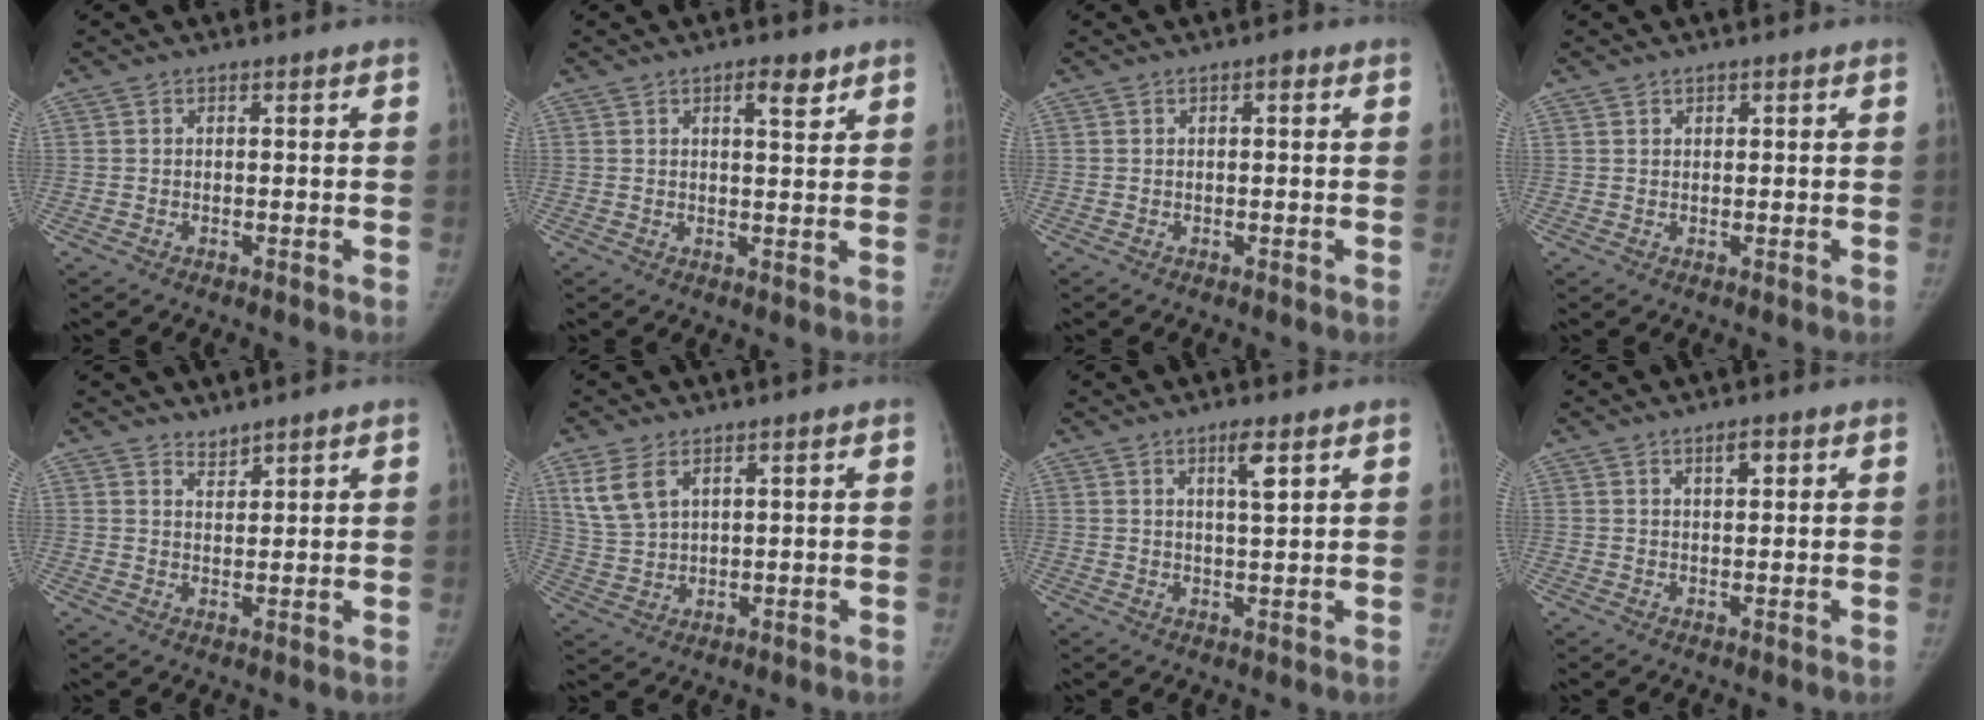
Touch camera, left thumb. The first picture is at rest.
{"total": 4.1, "force": [2.5, 1.4, 2.9], "torque": [-0.033, -0.014, 0.036]}
{"total": 0.6, "force": [0.2, 0.3, 0.5], "torque": [-0.004, 0.002, -0.001]}
{"total": 0.7, "force": [0.4, 0.5, 0.0], "torque": [0.010, -0.003, 0.006]}
{"total": 2.2, "force": [2.1, 0.6, 0.2], "torque": [0.010, -0.018, 0.037]}
{"total": 6.3, "force": [3.5, 3.5, 3.9], "torque": [-0.079, -0.009, 0.085]}
{"total": 3.9, "force": [2.1, 0.6, 3.3], "torque": [-0.054, -0.013, 0.036]}
{"total": 2.4, "force": [1.3, 1.0, 1.8], "torque": [-0.023, -0.005, 0.020]}